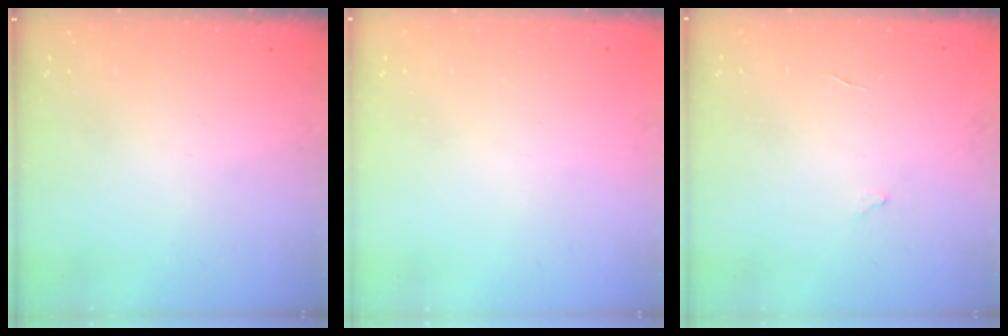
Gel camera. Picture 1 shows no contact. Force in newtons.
{"total": 2.2, "press": 2.2, "slide": 0.1}
{"total": 2.6, "press": 2.6, "slide": 0.2}